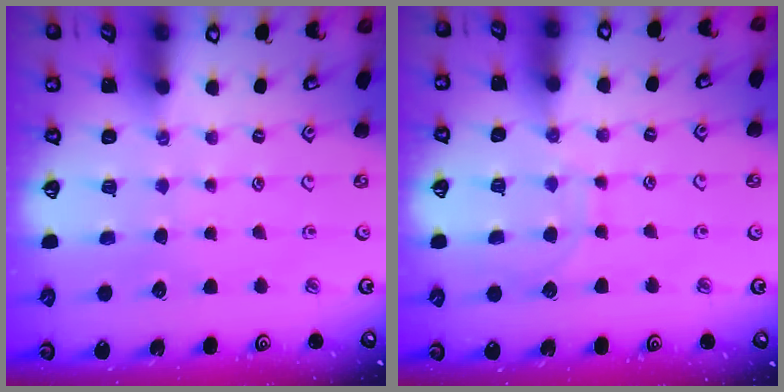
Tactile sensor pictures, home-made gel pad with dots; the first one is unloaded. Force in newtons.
{"total": 7.2, "press": 7.2, "slide": 0.6}